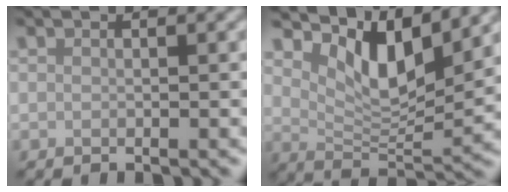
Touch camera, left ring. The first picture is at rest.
{"total": 6.8, "force": [4.0, 2.7, 4.9], "torque": [-0.088, -0.008, 0.067]}